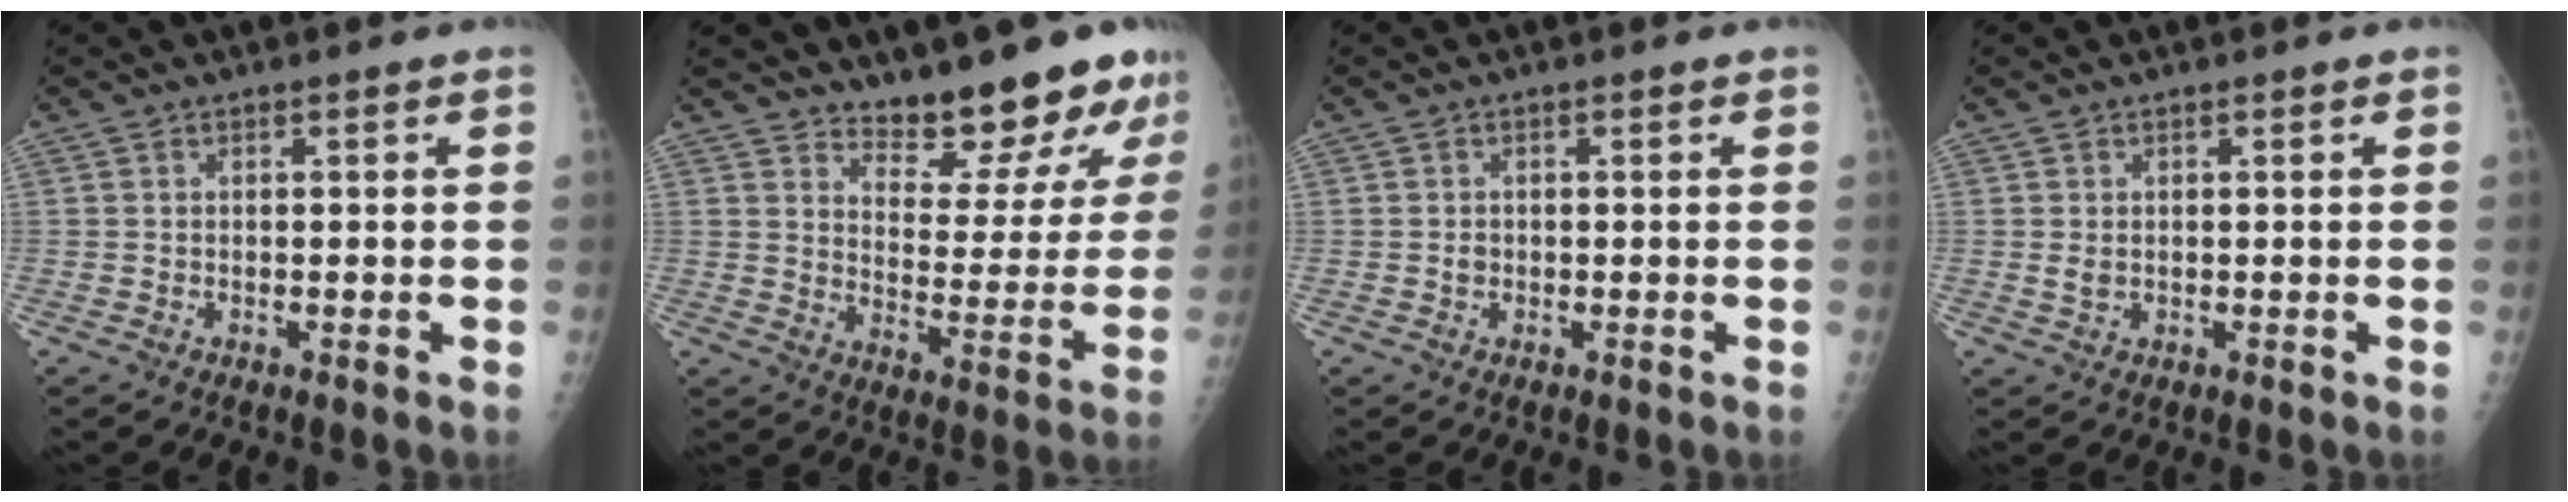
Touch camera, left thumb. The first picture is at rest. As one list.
[{"total": 14.6, "force": [12.8, 3.8, 5.8], "torque": [-0.037, -0.110, 0.185]}, {"total": 1.0, "force": [-0.1, 0.9, 0.5], "torque": [-0.005, 0.003, -0.001]}, {"total": 1.4, "force": [0.3, 1.0, 1.0], "torque": [-0.015, -0.003, 0.008]}]